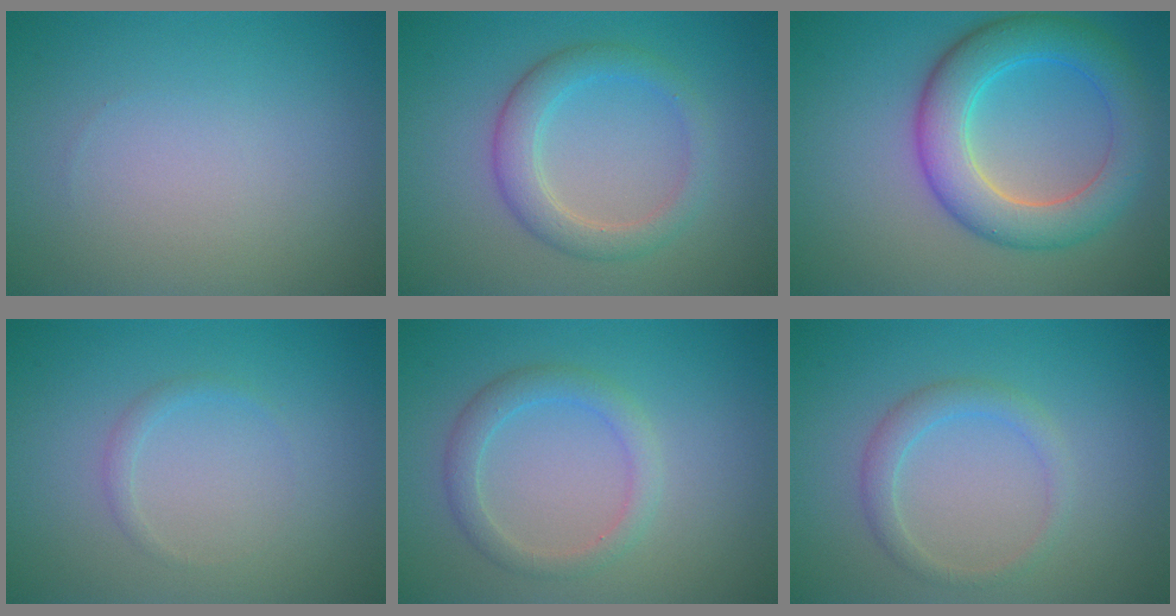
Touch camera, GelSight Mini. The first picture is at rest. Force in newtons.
{"total": 3.5, "press": 3.4, "slide": 0.3}
{"total": 6.7, "press": 6.7, "slide": 0.1}
{"total": 0.8, "press": 0.8, "slide": 0.1}
{"total": 2.4, "press": 2.4, "slide": 0.2}
{"total": 2.0, "press": 2.0, "slide": 0.1}